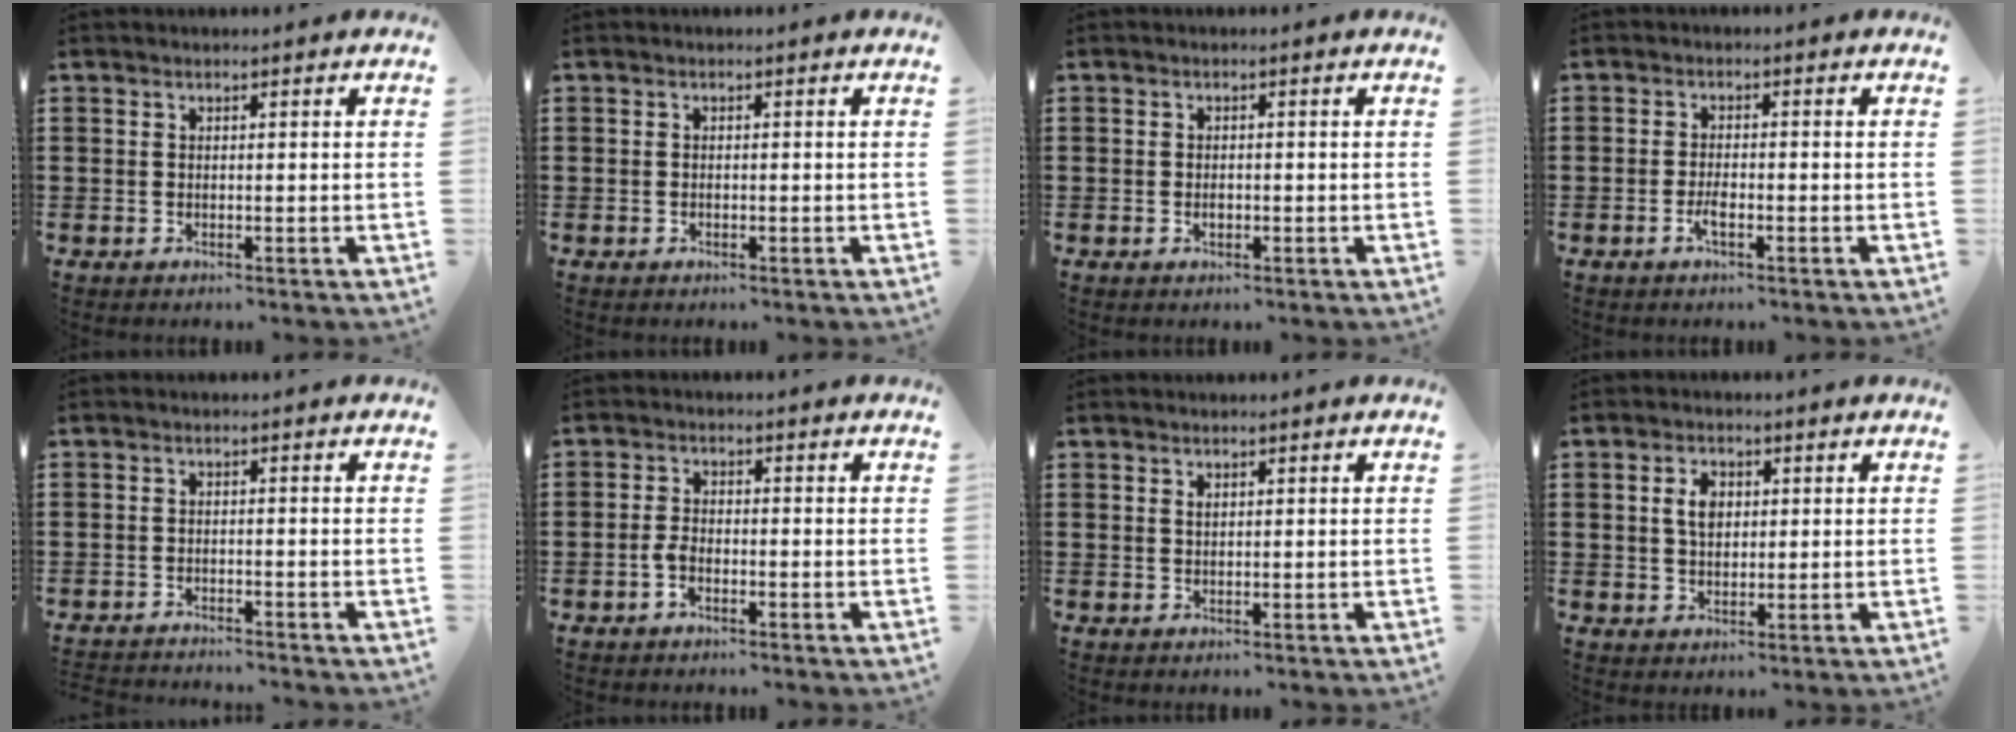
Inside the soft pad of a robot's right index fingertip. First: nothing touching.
{"total": 0.0}
{"total": 1.0, "force": [-0.3, 0.6, 0.8], "torque": [-0.016, -0.002, -0.004]}
{"total": 2.3, "force": [-1.1, 0.5, 1.9], "torque": [-0.041, -0.003, -0.021]}
{"total": 2.3, "force": [-2.3, -0.2, -0.2], "torque": [-0.001, -0.001, -0.049]}
{"total": 2.5, "force": [-1.2, 1.2, 1.8], "torque": [-0.051, -0.003, -0.027]}
{"total": 0.6, "force": [0.3, 0.3, 0.4], "torque": [-0.009, 0.002, 0.006]}
{"total": 3.8, "force": [0.7, 2.4, 2.9], "torque": [-0.063, 0.012, 0.011]}